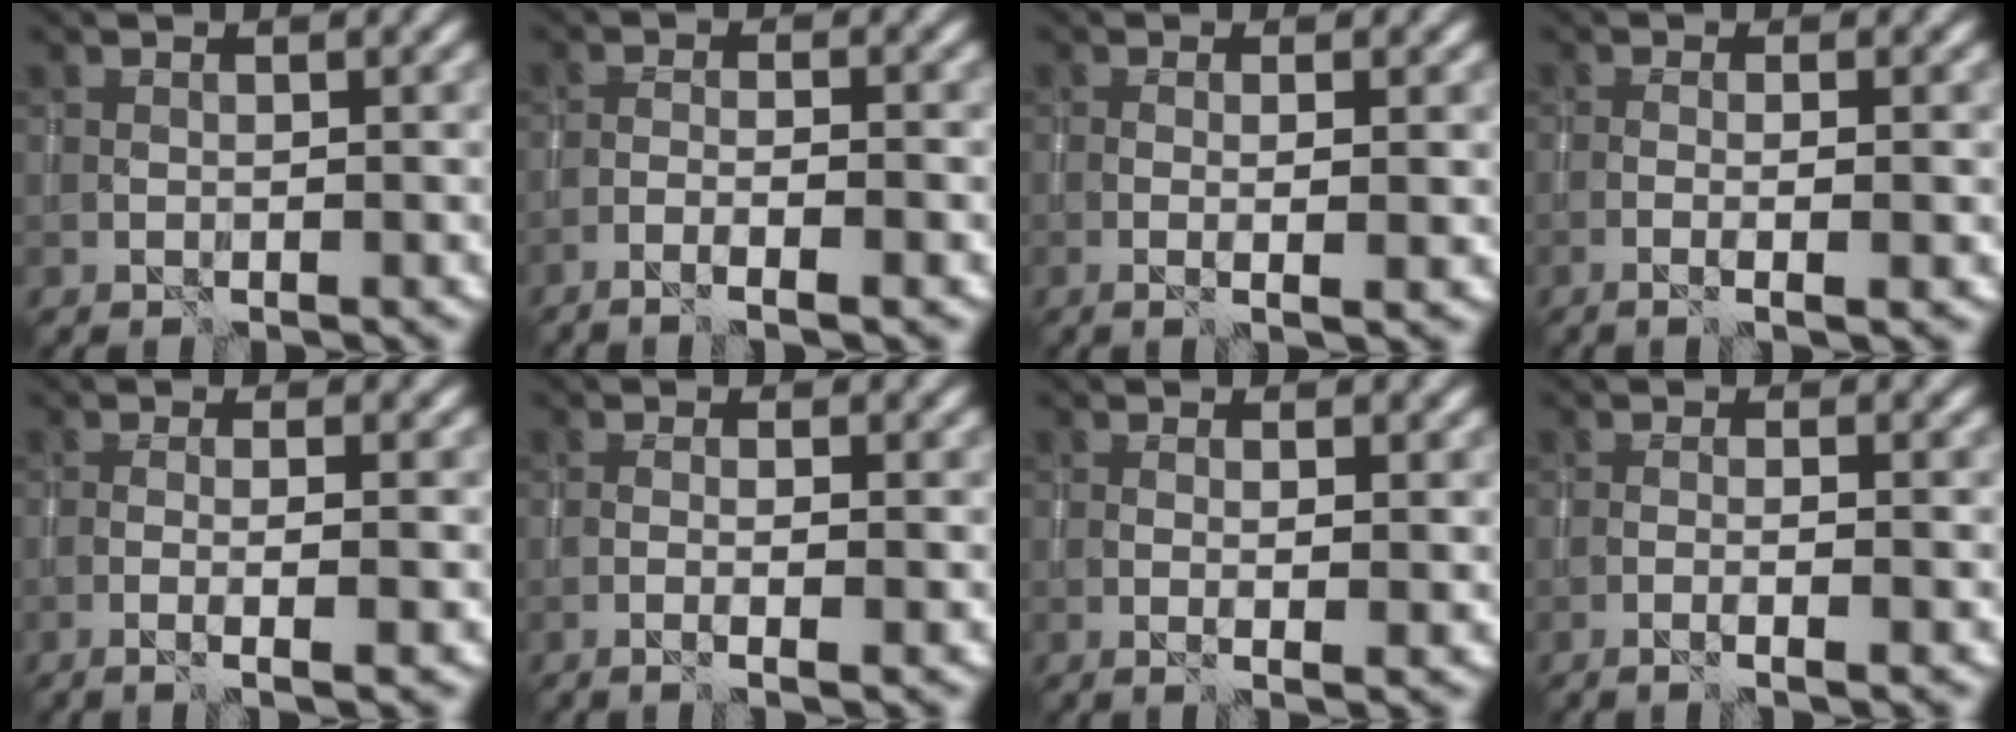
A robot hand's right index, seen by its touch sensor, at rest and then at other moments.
{"total": 2.9, "force": [-1.9, 0.1, 2.2], "torque": [-0.048, 0.007, -0.039]}
{"total": 2.6, "force": [-0.1, 0.2, 2.6], "torque": [-0.042, -0.001, -0.003]}
{"total": 2.6, "force": [-0.7, 0.3, 2.5], "torque": [-0.039, 0.003, -0.017]}
{"total": 3.3, "force": [-1.0, 0.5, 3.1], "torque": [-0.048, 0.002, -0.023]}
{"total": 1.8, "force": [-0.6, 0.0, 1.7], "torque": [-0.032, 0.002, -0.014]}
{"total": 2.1, "force": [0.1, 0.1, 2.1], "torque": [-0.038, -0.003, 0.002]}
{"total": 2.0, "force": [-0.8, 0.1, 1.9], "torque": [-0.029, 0.005, -0.019]}